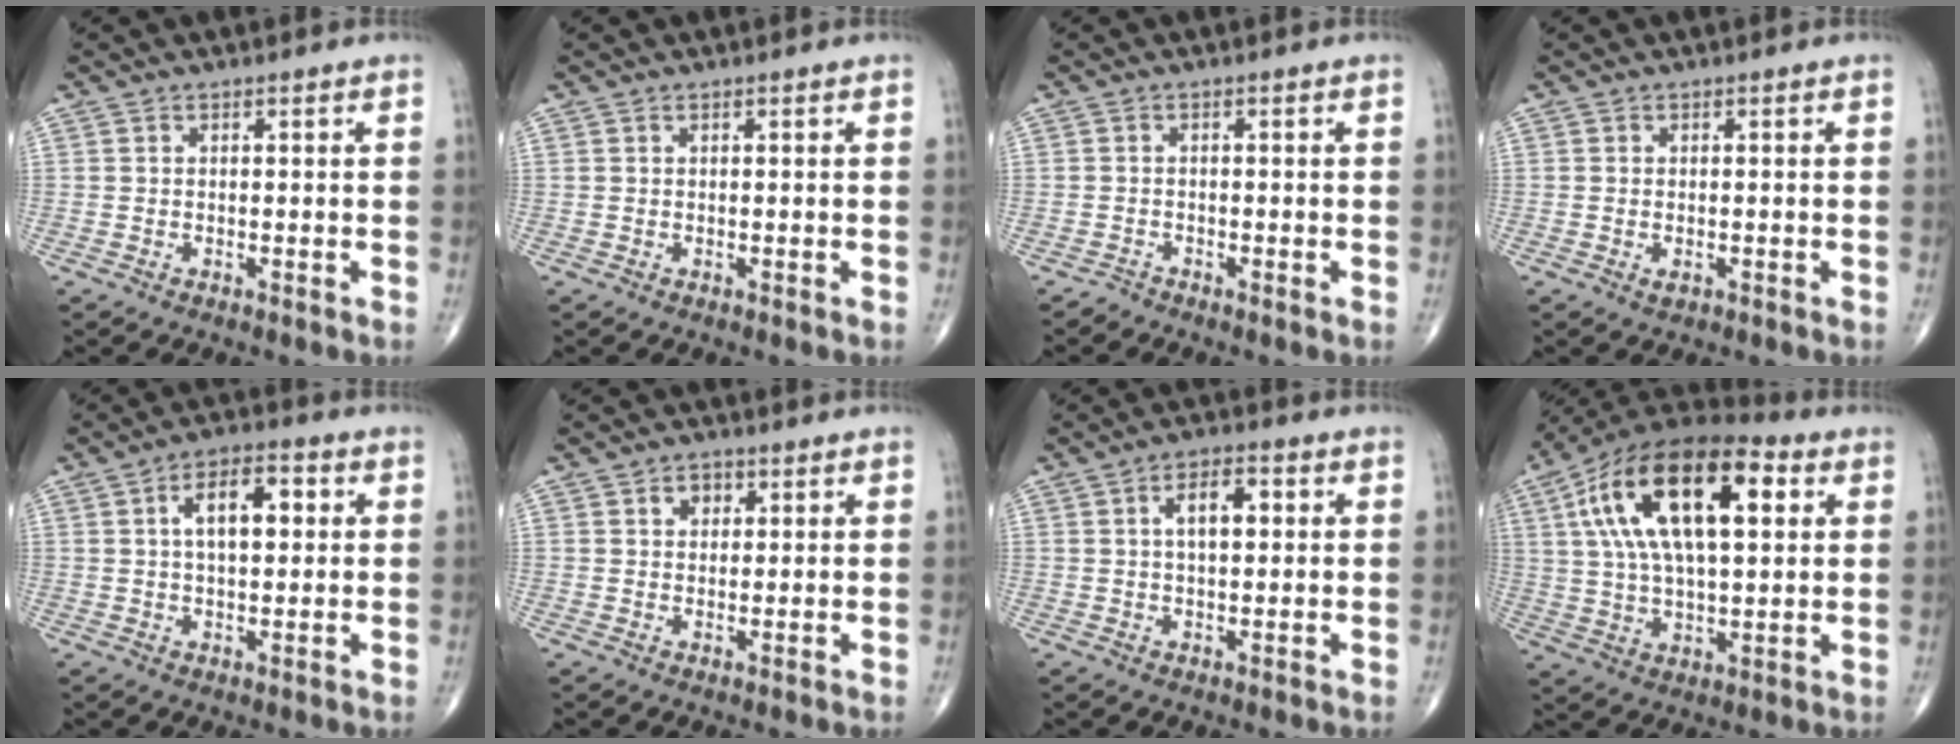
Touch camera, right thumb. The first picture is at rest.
{"total": 0.0}
{"total": 0.9, "force": [-0.8, 0.1, -0.2], "torque": [0.005, -0.005, -0.021]}
{"total": 1.1, "force": [-0.4, 0.7, 0.8], "torque": [-0.012, -0.001, -0.003]}
{"total": 8.8, "force": [1.8, 4.4, 7.3], "torque": [-0.103, 0.015, 0.024]}
{"total": 3.0, "force": [1.2, 2.3, 1.5], "torque": [-0.006, -0.003, 0.016]}
{"total": 6.2, "force": [1.3, 3.1, 5.2], "torque": [-0.076, 0.010, 0.017]}
{"total": 24.3, "force": [6.9, 11.3, 20.3], "torque": [-0.359, 0.015, 0.109]}